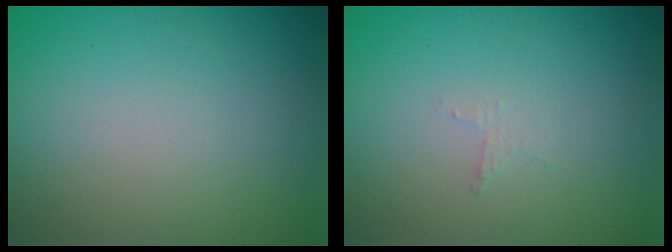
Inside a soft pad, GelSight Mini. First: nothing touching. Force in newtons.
{"total": 0.7, "press": 0.6, "slide": 0.2}